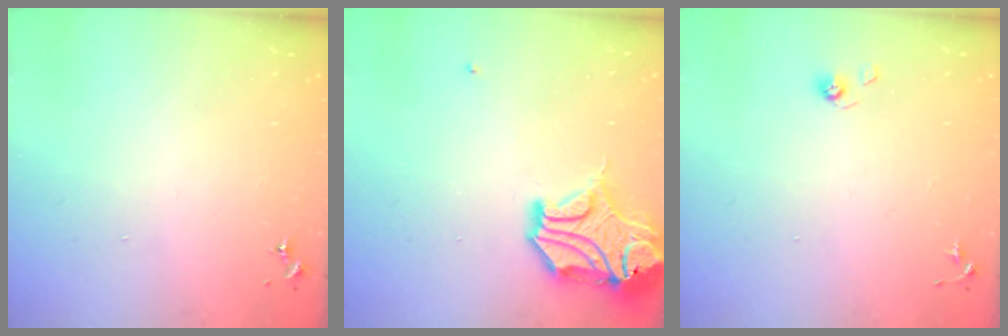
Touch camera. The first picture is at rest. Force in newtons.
{"total": 15.3, "press": 15.2, "slide": 2.2}
{"total": 4.3, "press": 3.8, "slide": 2.0}